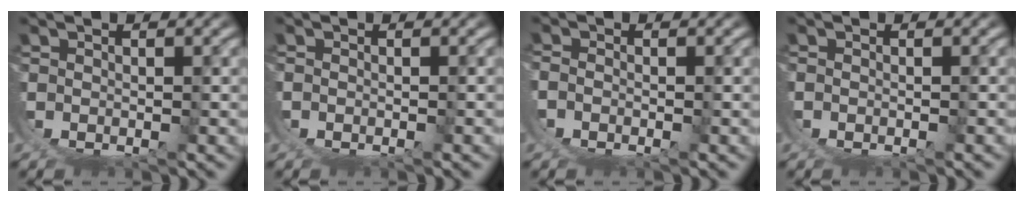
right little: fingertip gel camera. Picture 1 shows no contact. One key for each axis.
{"total": 0.7, "fx": -0.3, "fy": -0.6, "fz": 0.1, "tx": 0.001, "ty": 0.001, "tz": -0.006}
{"total": 0.9, "fx": -0.7, "fy": -0.4, "fz": 0.5, "tx": -0.003, "ty": 0.000, "tz": -0.016}
{"total": 0.0}